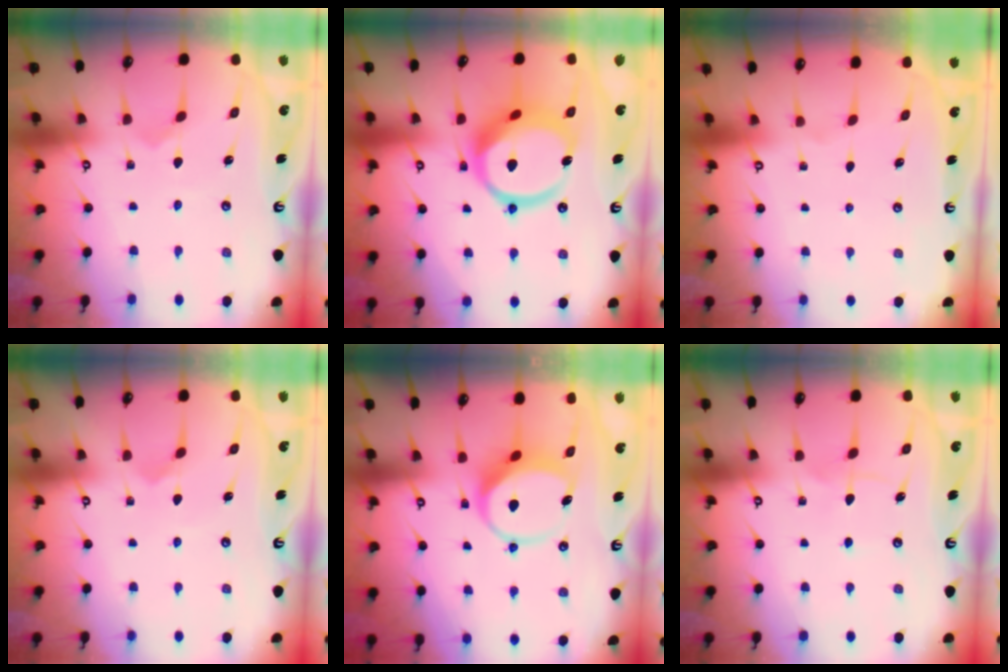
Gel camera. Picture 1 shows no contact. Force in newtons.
{"total": 16.2, "press": 16.0, "slide": 2.1}
{"total": 0.0}
{"total": 2.3, "press": 2.3, "slide": 0.2}
{"total": 8.5, "press": 8.4, "slide": 0.9}
{"total": 5.3, "press": 5.3, "slide": 0.2}